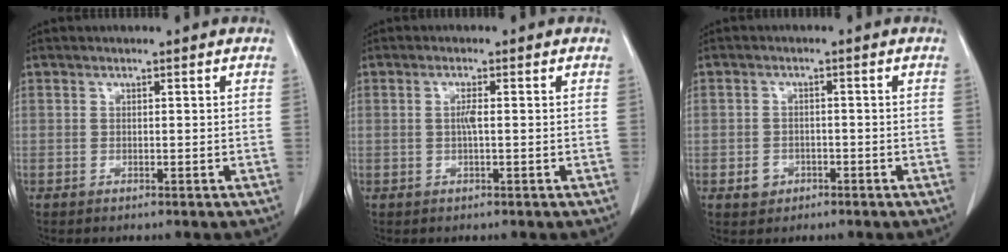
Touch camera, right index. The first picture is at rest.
{"total": 1.6, "force": [0.0, 0.1, 1.6], "torque": [-0.034, 0.001, -0.001]}
{"total": 2.6, "force": [-1.1, 2.2, 0.7], "torque": [-0.010, 0.007, -0.013]}